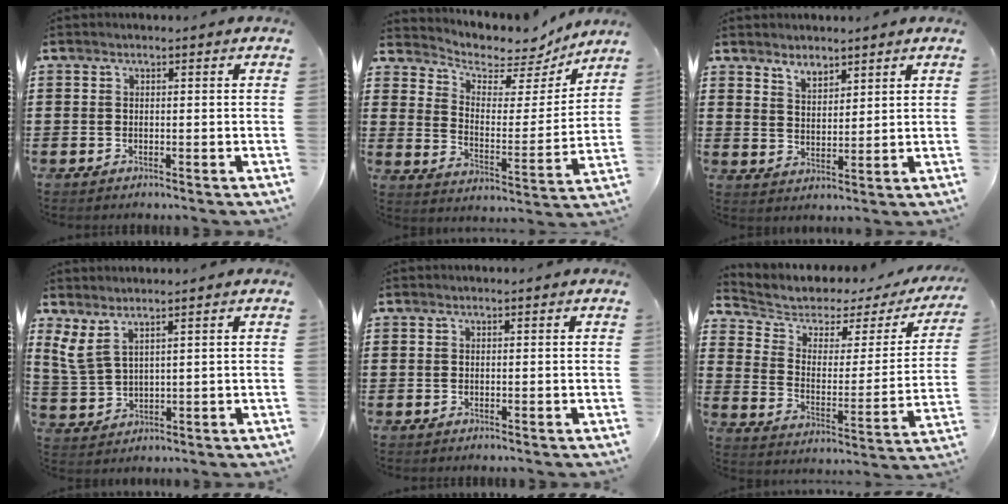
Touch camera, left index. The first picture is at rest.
{"total": 5.0, "force": [4.4, 2.2, 0.8], "torque": [-0.038, -0.039, 0.071]}
{"total": 3.5, "force": [3.1, 1.4, 0.4], "torque": [-0.020, -0.001, 0.059]}
{"total": 4.3, "force": [2.8, 1.5, 2.9], "torque": [-0.075, -0.007, 0.050]}
{"total": 0.0}
{"total": 4.0, "force": [3.2, 2.2, 0.9], "torque": [-0.048, -0.023, 0.049]}